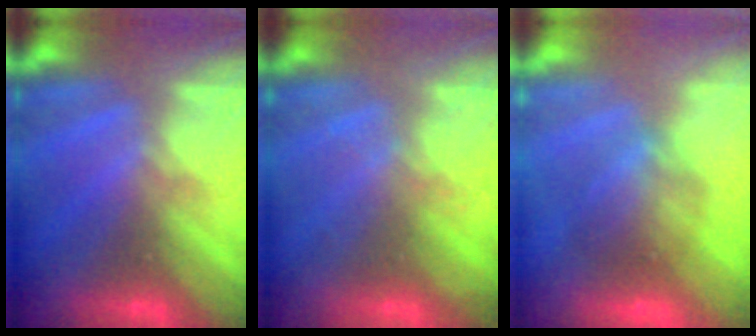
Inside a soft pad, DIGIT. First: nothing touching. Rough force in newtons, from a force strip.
{"total": 2.1}
{"total": 7.6}